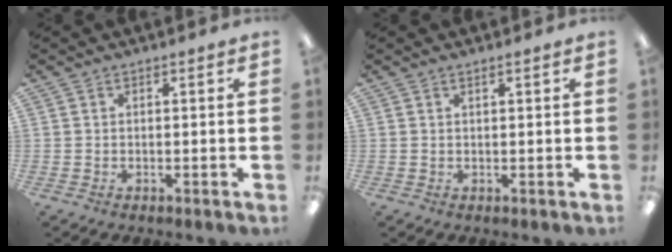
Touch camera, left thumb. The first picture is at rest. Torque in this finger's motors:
{"motor_torque": [-0.09, -0.10, -0.24, 0.06, -0.02]}